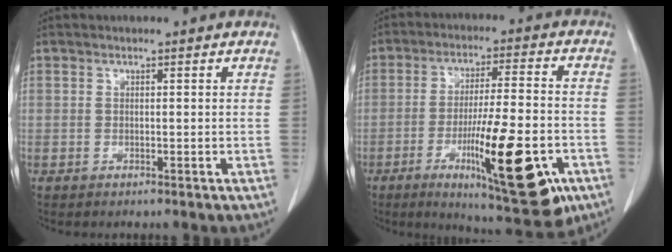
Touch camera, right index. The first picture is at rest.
{"total": 18.7, "force": [-7.5, 2.7, 16.9], "torque": [-0.247, -0.021, -0.105]}